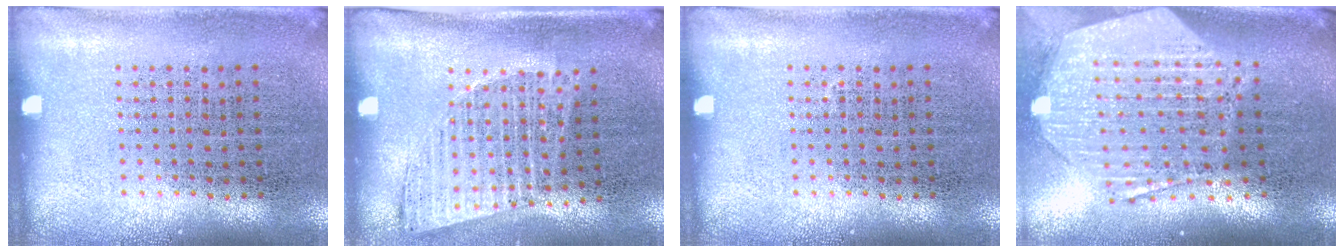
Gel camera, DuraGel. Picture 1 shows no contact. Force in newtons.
{"total": 1.0, "press": 1.0, "slide": 0.4}
{"total": 0.0}
{"total": 3.0, "press": 2.4, "slide": 1.8}